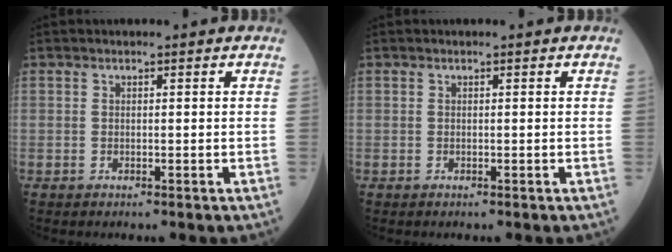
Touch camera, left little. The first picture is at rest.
{"total": 0.0}